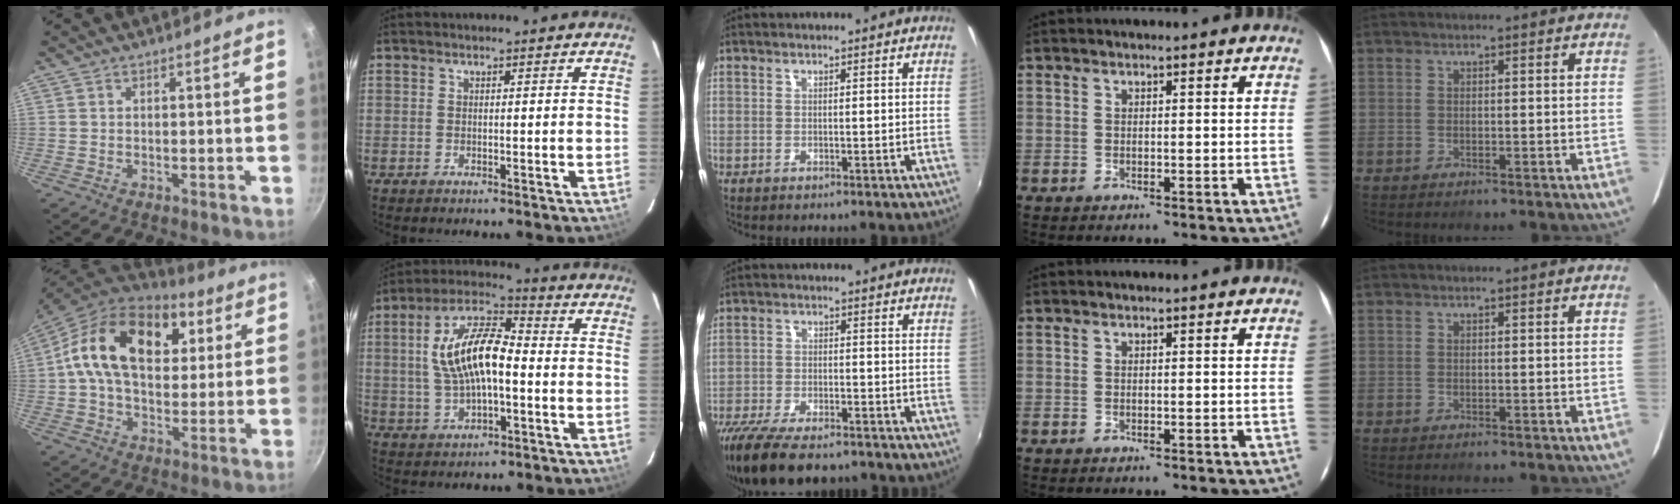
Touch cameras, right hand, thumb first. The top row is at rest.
{"thumb": {"total": 21.9, "force": [5.7, 14.1, 15.7], "torque": [-0.237, 0.007, 0.076]}, "index": {"total": 13.5, "force": [-0.3, 5.9, 12.2], "torque": [-0.240, 0.019, -0.004]}, "middle": {"total": 16.2, "force": [-12.8, 5.4, 8.4], "torque": [-0.182, -0.038, -0.212]}}